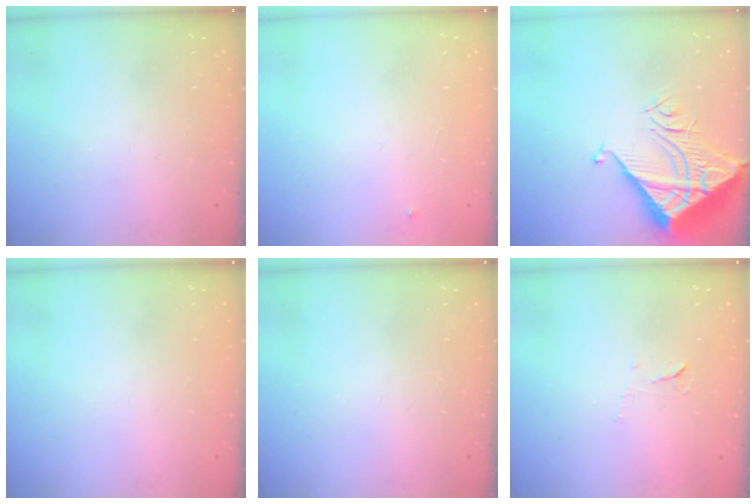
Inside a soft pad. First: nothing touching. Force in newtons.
{"total": 2.7, "press": 2.7, "slide": 0.4}
{"total": 9.4, "press": 9.3, "slide": 1.0}
{"total": 0.0}
{"total": 0.0}
{"total": 5.5, "press": 5.5, "slide": 0.4}